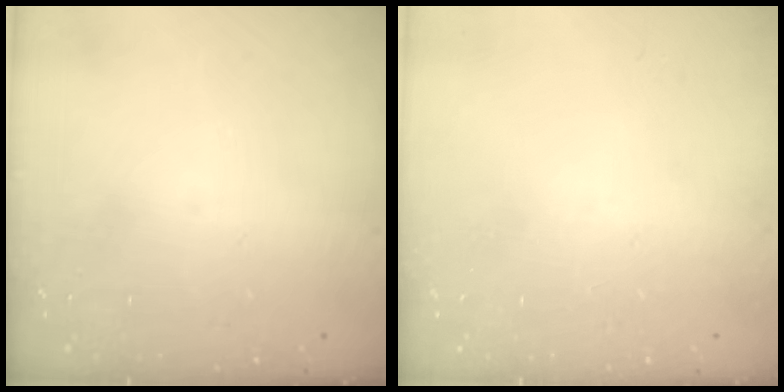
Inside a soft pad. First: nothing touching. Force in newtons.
{"total": 0.0}